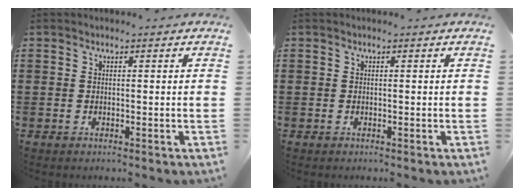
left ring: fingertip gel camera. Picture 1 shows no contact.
{"total": 0.0}